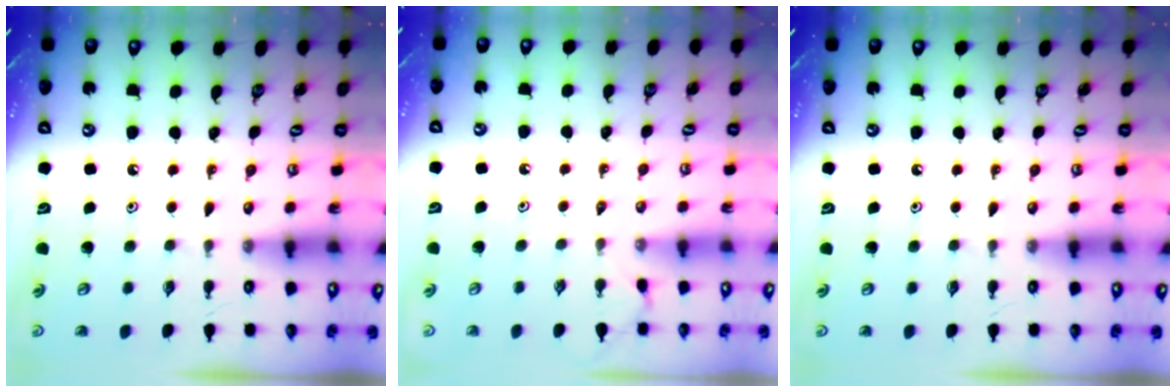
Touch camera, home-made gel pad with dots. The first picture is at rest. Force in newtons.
{"total": 2.4, "press": 2.4, "slide": 0.3}
{"total": 0.0}